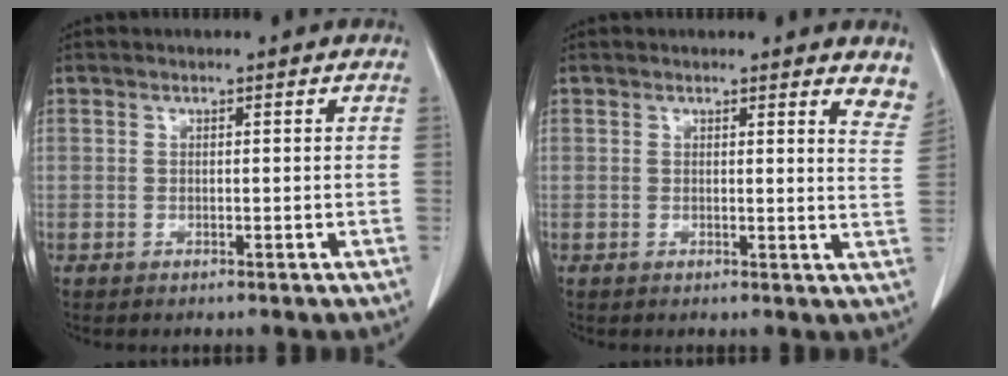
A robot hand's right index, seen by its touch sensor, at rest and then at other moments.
{"total": 5.5, "force": [5.2, 1.0, 1.7], "torque": [-0.004, -0.029, 0.027]}